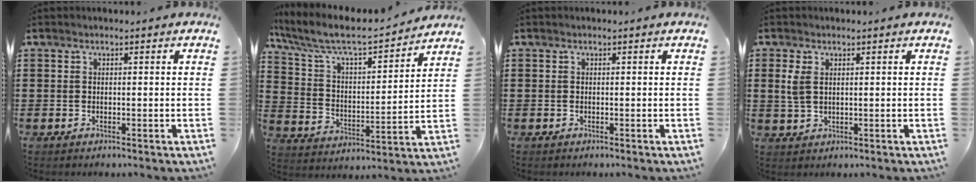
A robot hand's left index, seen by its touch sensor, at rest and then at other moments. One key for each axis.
{"total": 7.5, "fx": 6.5, "fy": 1.3, "fz": 3.5, "tx": -0.097, "ty": -0.044, "tz": 0.104}
{"total": 0.0}
{"total": 2.7, "fx": 0.8, "fy": 1.7, "fz": 2.0, "tx": -0.054, "ty": 0.005, "tz": 0.011}